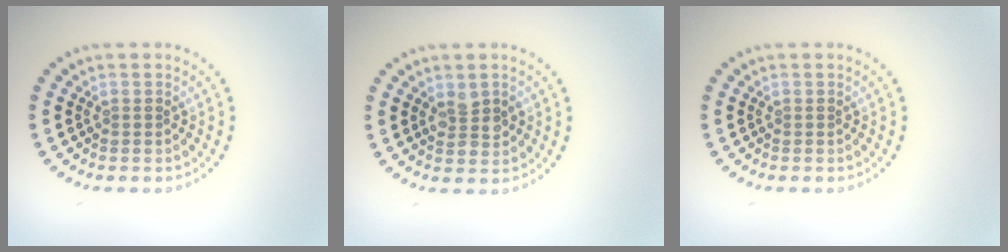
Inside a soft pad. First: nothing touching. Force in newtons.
{"total": 2.1, "press": 2.0, "slide": 0.3}
{"total": 0.0}